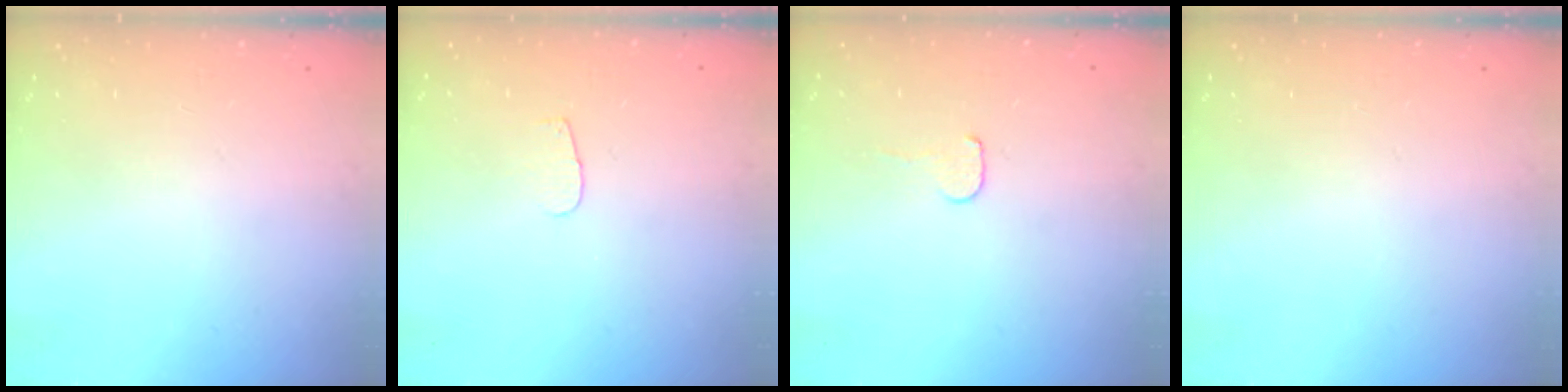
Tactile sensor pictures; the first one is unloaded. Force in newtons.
{"total": 3.3, "press": 3.3, "slide": 0.3}
{"total": 3.7, "press": 3.6, "slide": 0.3}
{"total": 0.0}